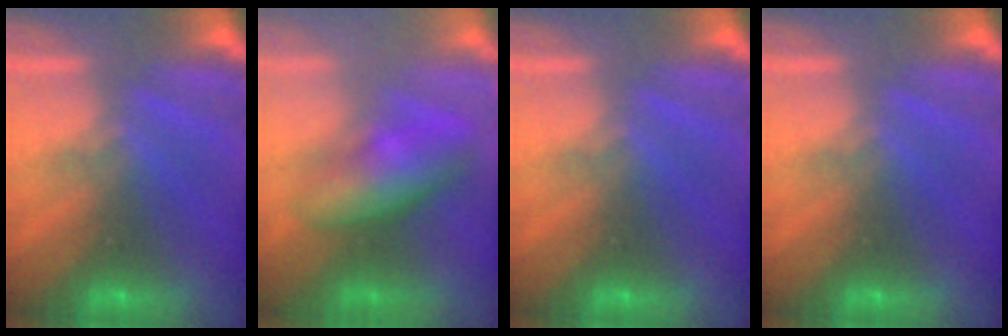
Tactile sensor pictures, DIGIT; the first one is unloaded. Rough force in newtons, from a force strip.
{"total": 3.4}
{"total": 0.0}
{"total": 0.0}